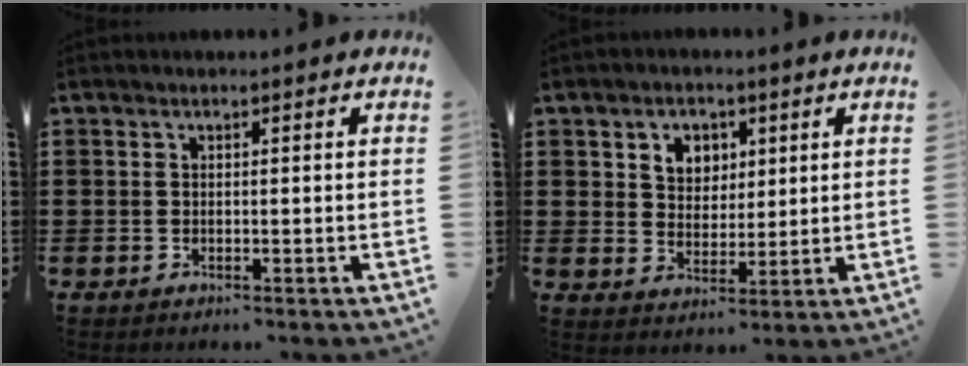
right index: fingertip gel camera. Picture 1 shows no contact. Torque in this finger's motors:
{"motor_torque": [0.23, 0.04, 0.14, 0.09]}